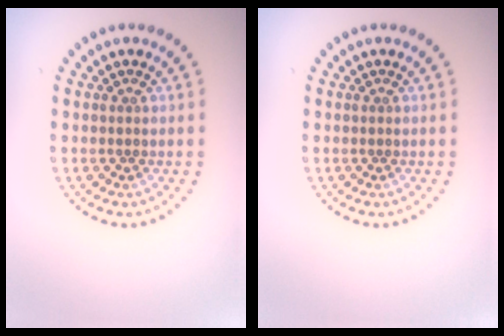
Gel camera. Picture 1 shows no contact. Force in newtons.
{"total": 0.0}